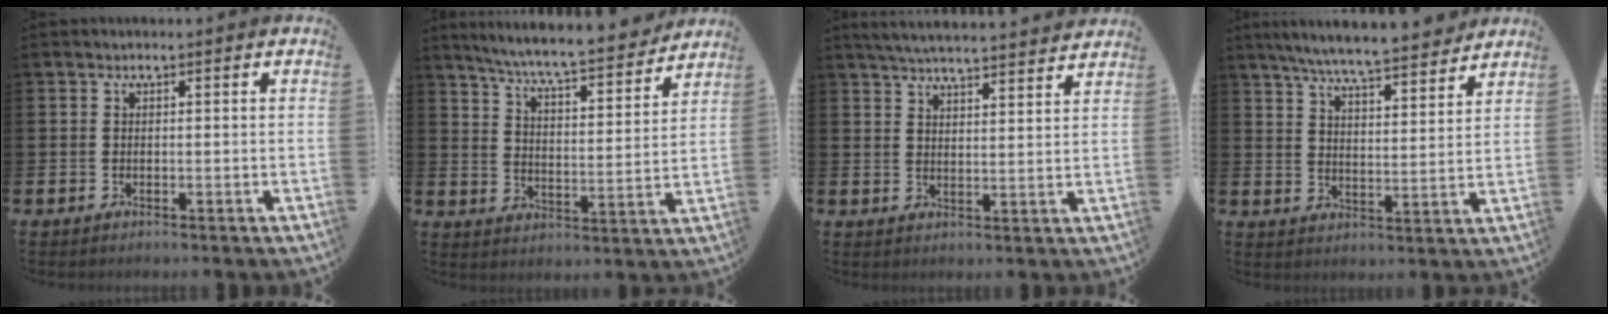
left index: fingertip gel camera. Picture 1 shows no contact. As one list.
[{"total": 7.3, "force": [6.9, 0.0, 2.4], "torque": [-0.066, -0.056, 0.114]}, {"total": 5.2, "force": [5.1, 0.1, 0.9], "torque": [-0.026, -0.034, 0.090]}, {"total": 7.6, "force": [7.2, 0.4, 2.3], "torque": [-0.064, -0.048, 0.127]}]